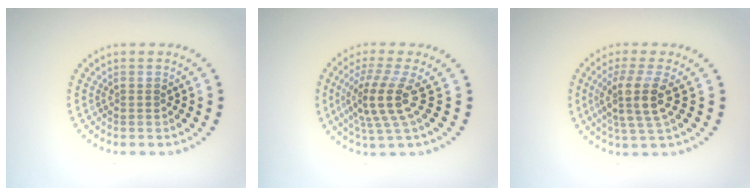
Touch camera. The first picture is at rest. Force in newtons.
{"total": 4.1, "press": 3.0, "slide": 2.8}
{"total": 3.8, "press": 3.0, "slide": 2.3}